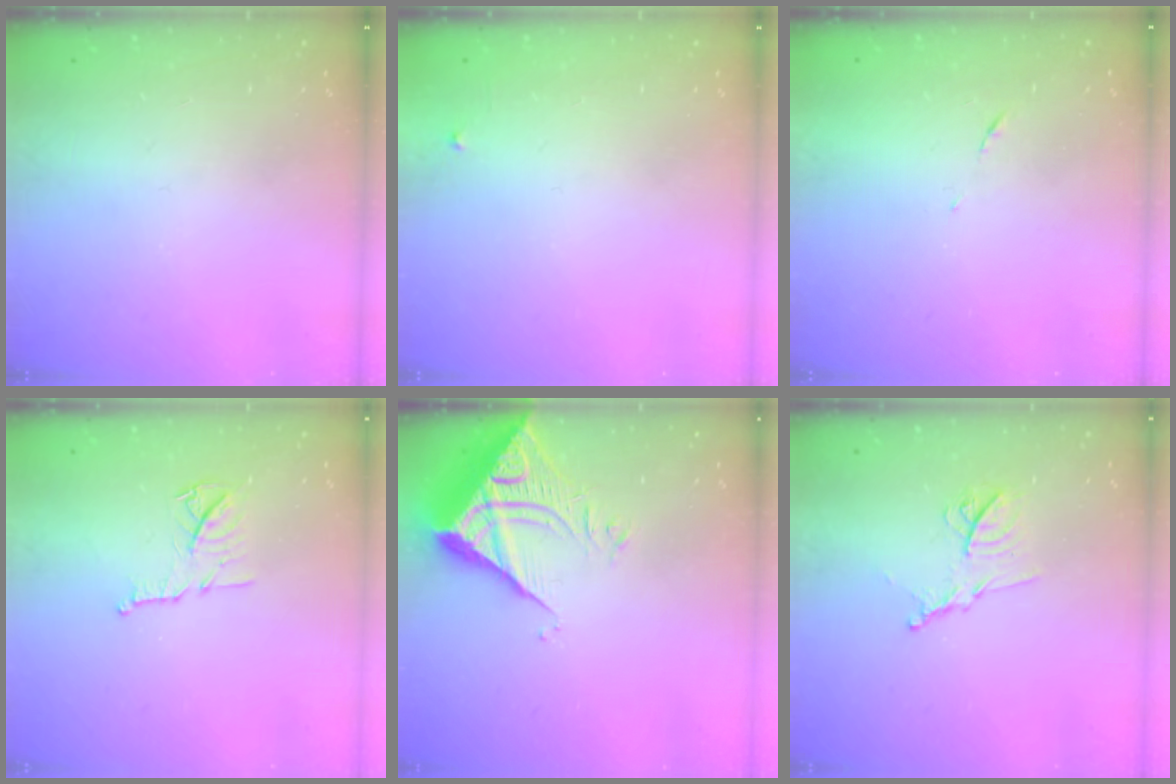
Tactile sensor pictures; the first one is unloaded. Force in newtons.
{"total": 2.4, "press": 2.3, "slide": 0.4}
{"total": 5.0, "press": 5.0, "slide": 0.3}
{"total": 11.0, "press": 11.0, "slide": 0.1}
{"total": 9.0, "press": 8.9, "slide": 0.8}
{"total": 11.0, "press": 11.0, "slide": 0.4}